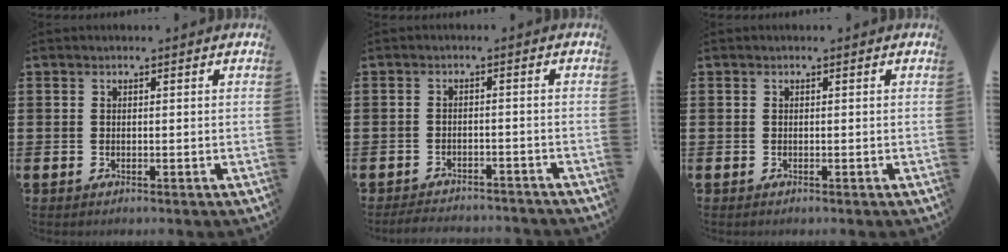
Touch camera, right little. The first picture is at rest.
{"total": 2.3, "force": [-2.3, 0.1, 0.1], "torque": [-0.006, 0.002, -0.050]}
{"total": 0.0}